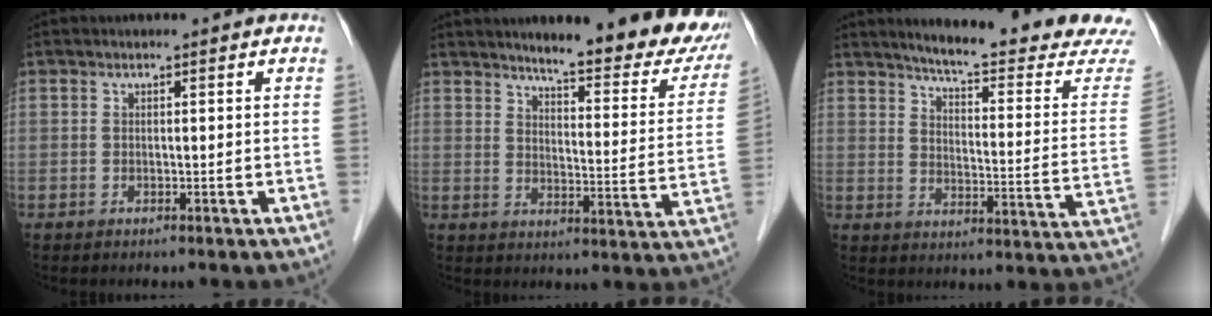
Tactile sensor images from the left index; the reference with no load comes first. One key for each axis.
{"total": 19.4, "fx": 16.5, "fy": 3.0, "fz": 9.6, "tx": -0.111, "ty": -0.050, "tz": 0.193}
{"total": 19.7, "fx": 18.3, "fy": -0.3, "fz": 7.3, "tx": -0.104, "ty": -0.098, "tz": 0.218}